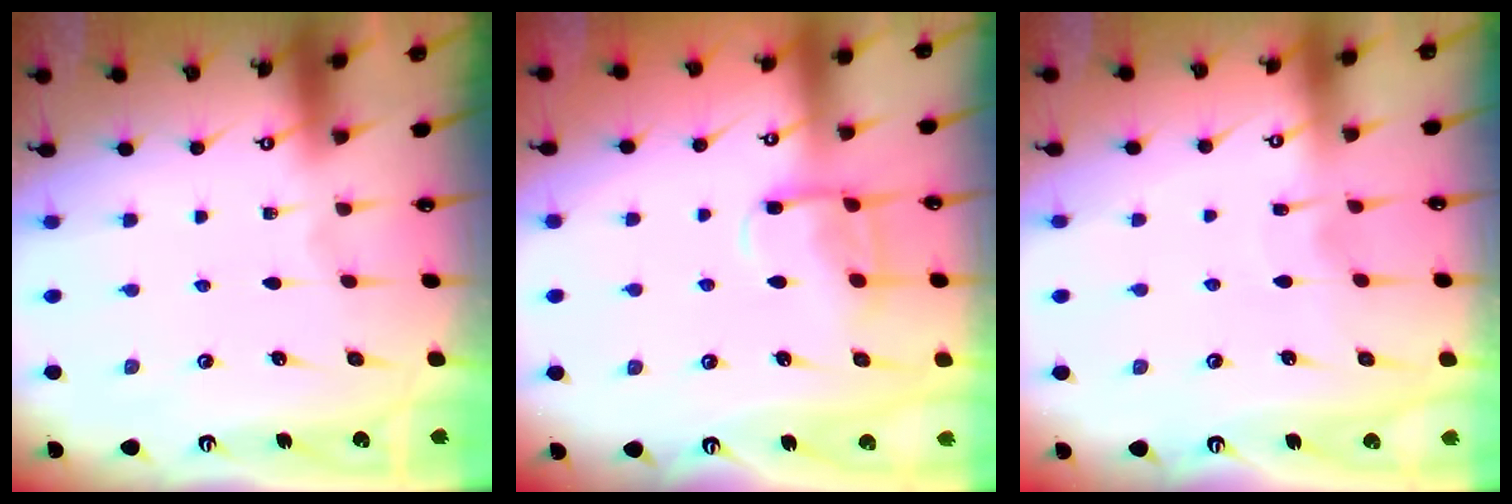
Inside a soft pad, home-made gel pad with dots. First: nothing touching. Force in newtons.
{"total": 9.9, "press": 9.8, "slide": 1.1}
{"total": 3.6, "press": 3.6, "slide": 0.3}